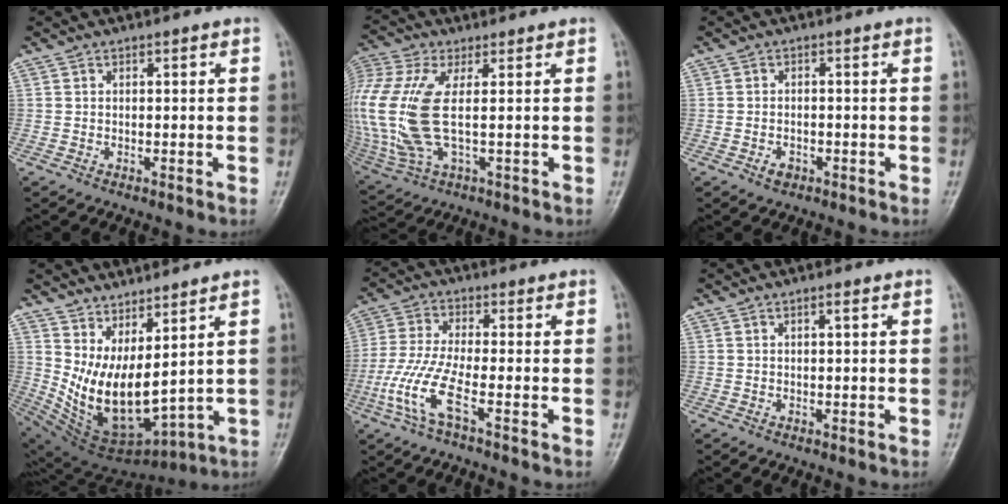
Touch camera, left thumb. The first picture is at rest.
{"total": 18.3, "force": [1.1, 8.2, 16.4], "torque": [-0.424, -0.002, 0.026]}
{"total": 2.1, "force": [-1.1, 1.3, 1.1], "torque": [-0.016, 0.007, -0.015]}
{"total": 14.2, "force": [4.5, 5.7, 12.2], "torque": [-0.212, -0.057, 0.113]}
{"total": 8.3, "force": [-3.5, 1.3, 7.5], "torque": [-0.195, 0.011, -0.077]}
{"total": 0.8, "force": [0.3, 0.1, 0.7], "torque": [-0.013, 0.002, 0.004]}